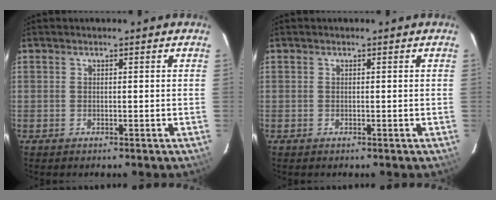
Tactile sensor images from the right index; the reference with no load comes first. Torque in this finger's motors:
{"motor_torque": [0.00, 0.00, 0.02, 0.01]}